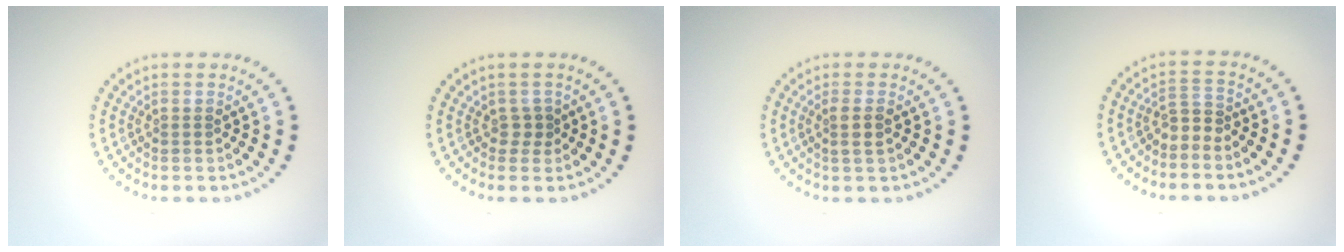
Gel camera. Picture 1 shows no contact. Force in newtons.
{"total": 1.0, "press": 0.8, "slide": 0.5}
{"total": 1.5, "press": 1.3, "slide": 0.8}
{"total": 1.7, "press": 1.1, "slide": 1.3}